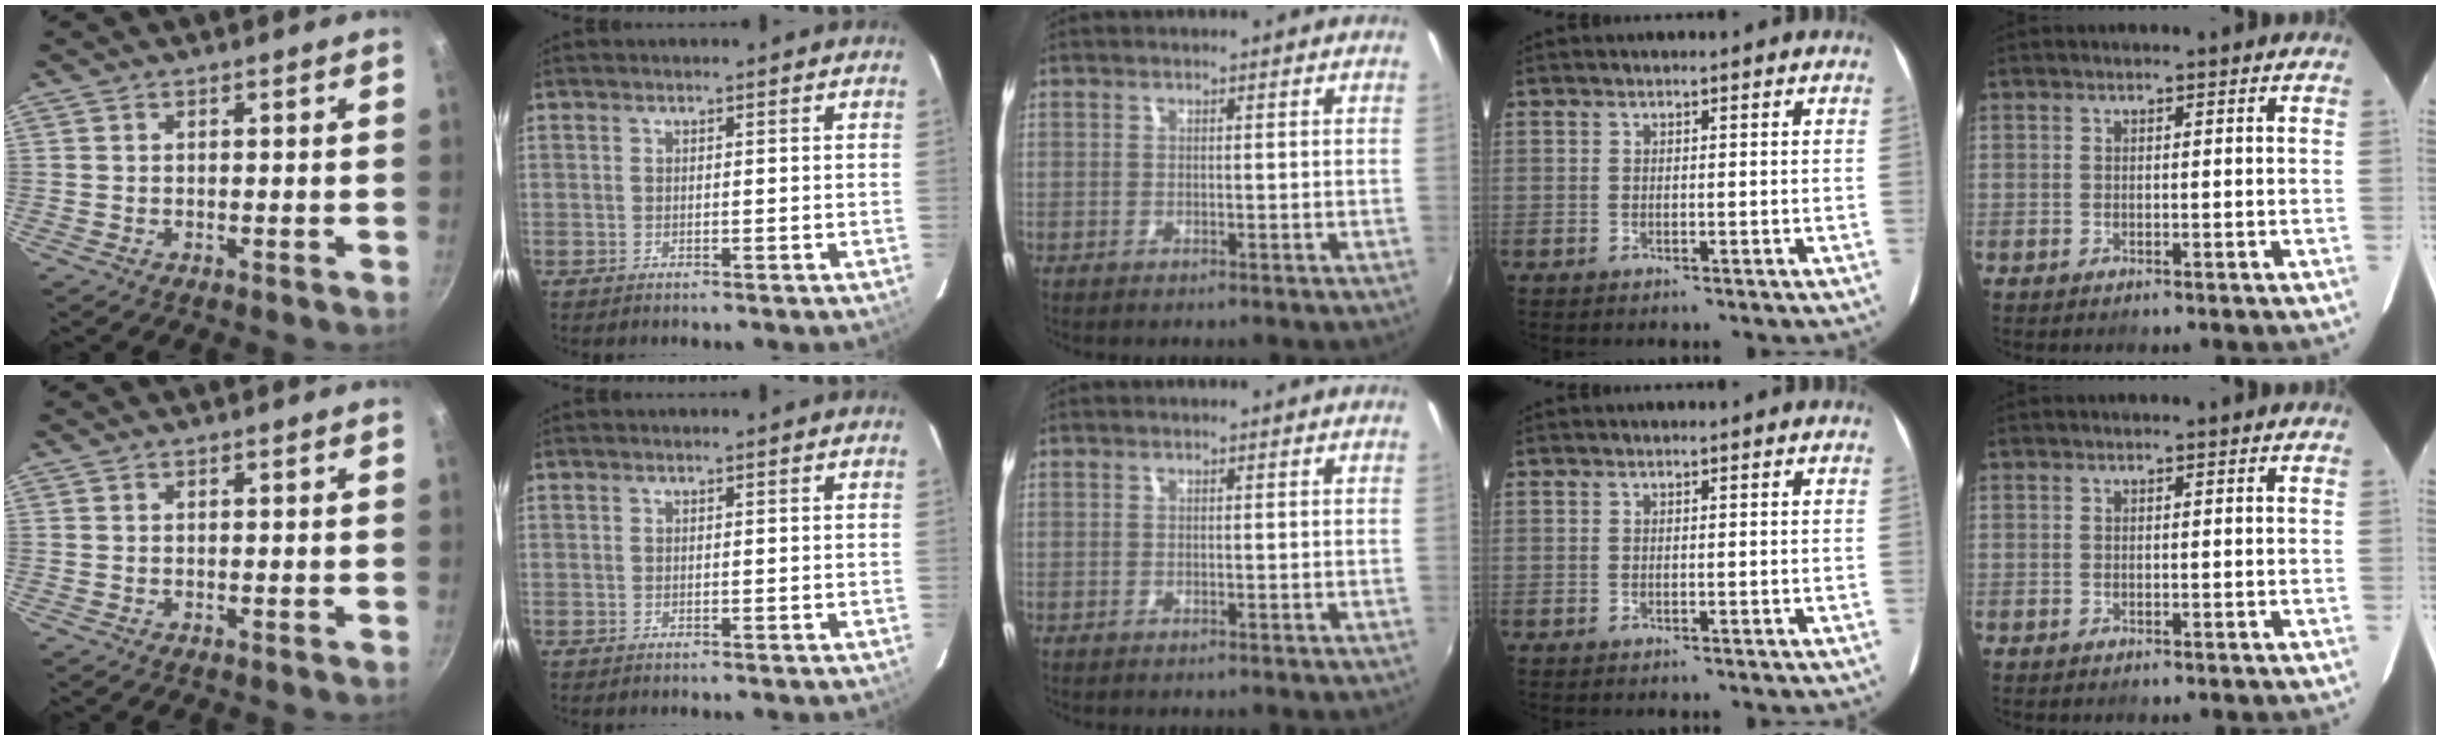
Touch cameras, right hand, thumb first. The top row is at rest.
{}